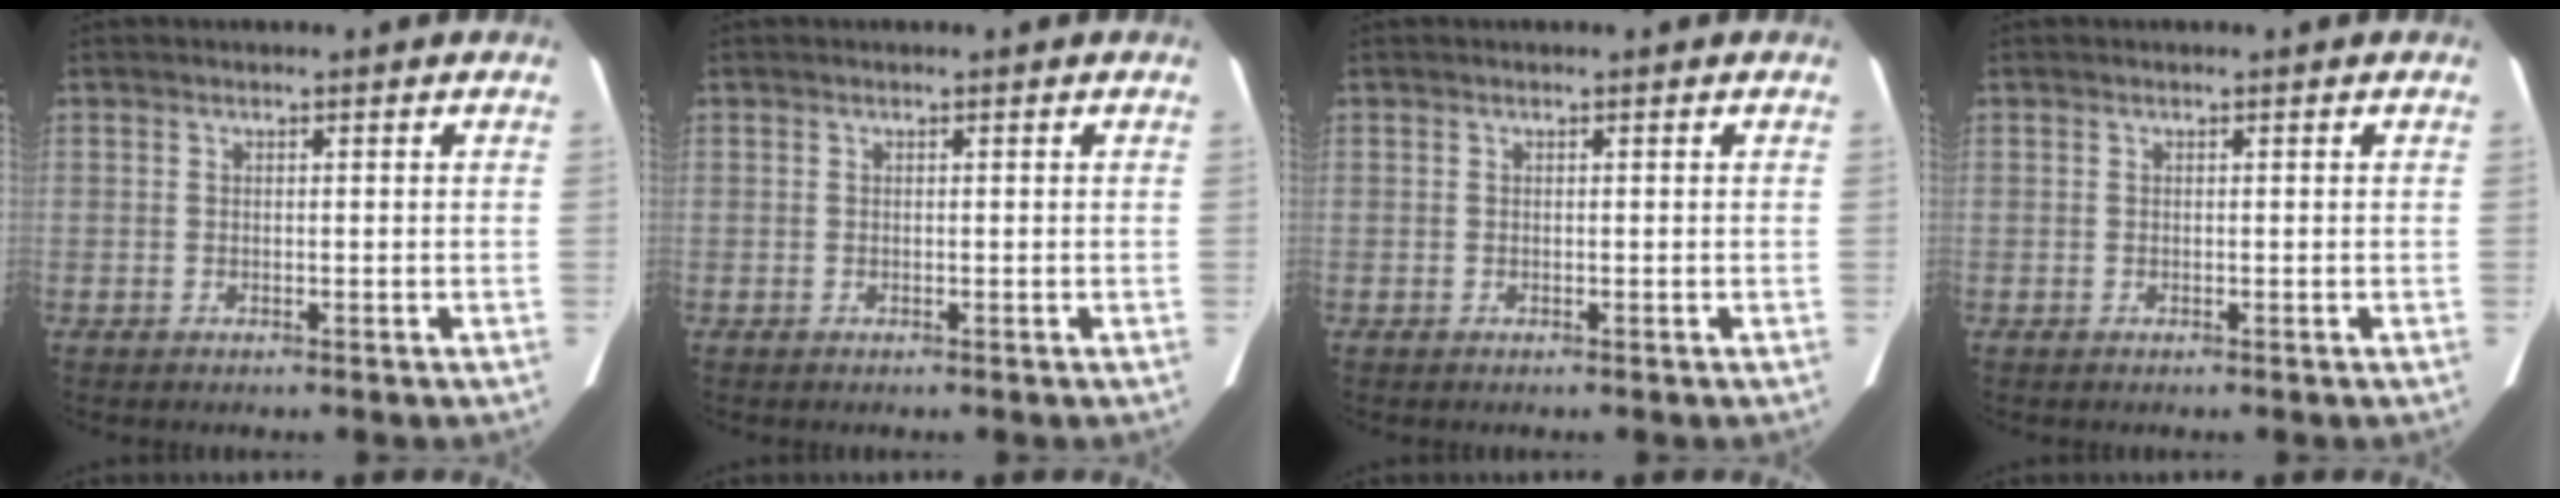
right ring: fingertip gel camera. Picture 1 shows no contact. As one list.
[{"total": 0.0}, {"total": 0.0}, {"total": 0.0}]